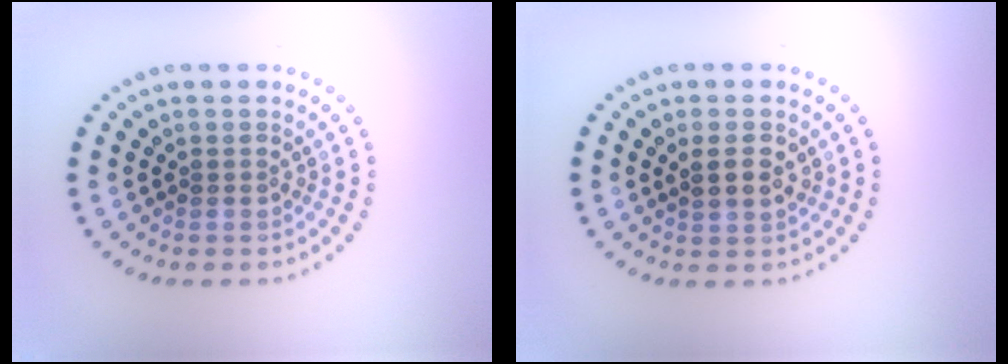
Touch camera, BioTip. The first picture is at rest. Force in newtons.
{"total": 1.7, "press": 1.6, "slide": 0.4}